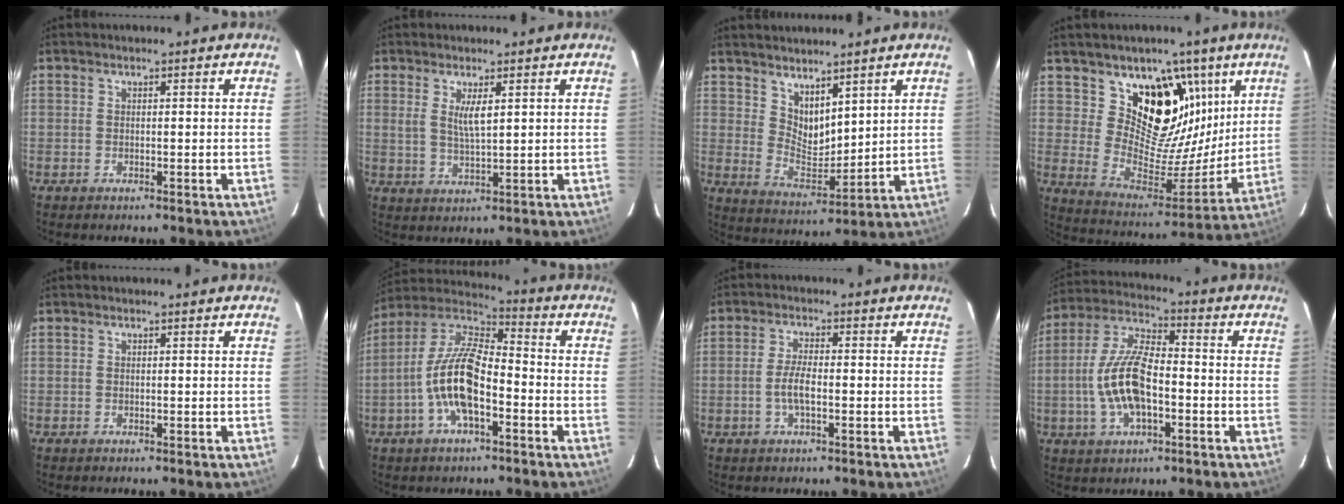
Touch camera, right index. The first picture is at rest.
{"total": 4.1, "force": [1.5, 0.9, 3.7], "torque": [-0.070, -0.006, 0.032]}
{"total": 7.7, "force": [5.7, 3.5, 3.8], "torque": [-0.059, -0.006, 0.115]}
{"total": 17.6, "force": [9.6, 12.3, 8.2], "torque": [-0.139, -0.031, 0.175]}
{"total": 0.0}
{"total": 13.6, "force": [-4.5, 5.1, 11.8], "torque": [-0.242, 0.006, -0.088]}
{"total": 4.0, "force": [-1.1, 1.2, 3.6], "torque": [-0.074, -0.001, -0.020]}
{"total": 13.4, "force": [-2.9, 5.7, 11.8], "torque": [-0.248, 0.006, -0.054]}